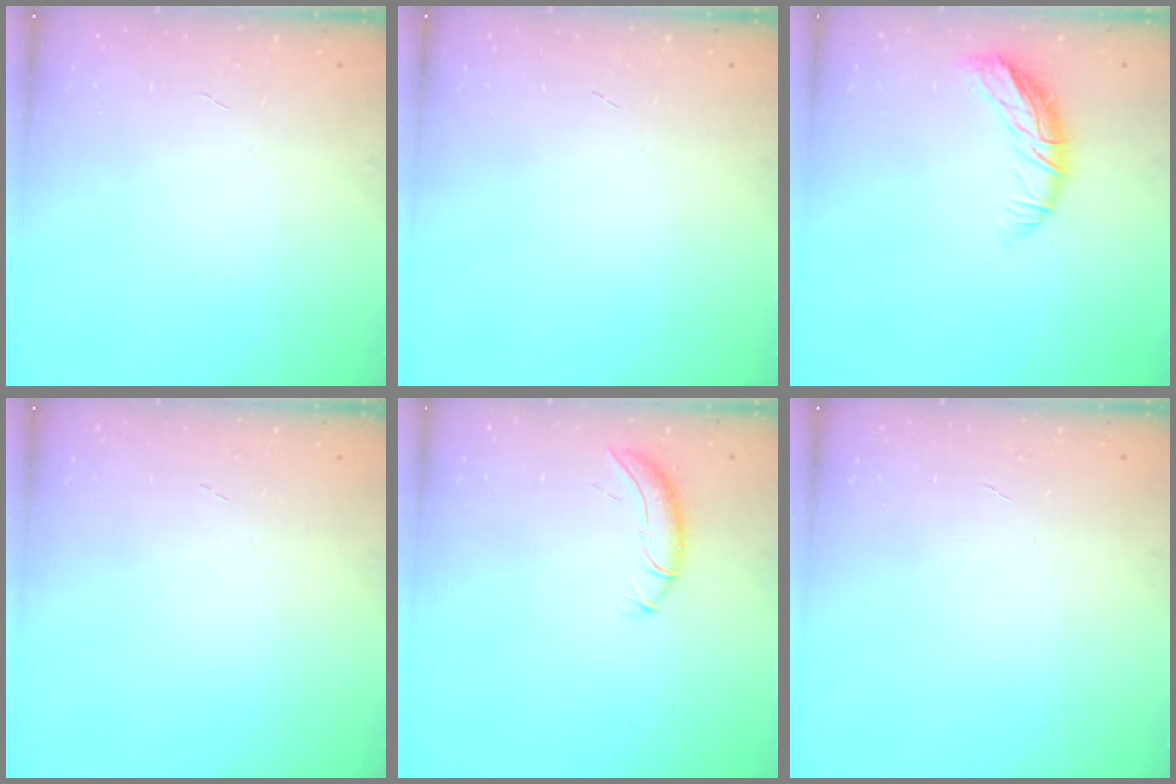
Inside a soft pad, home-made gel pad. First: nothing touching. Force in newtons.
{"total": 0.0}
{"total": 10.2, "press": 10.2, "slide": 0.2}
{"total": 0.0}
{"total": 7.3, "press": 7.3, "slide": 0.2}
{"total": 0.0}